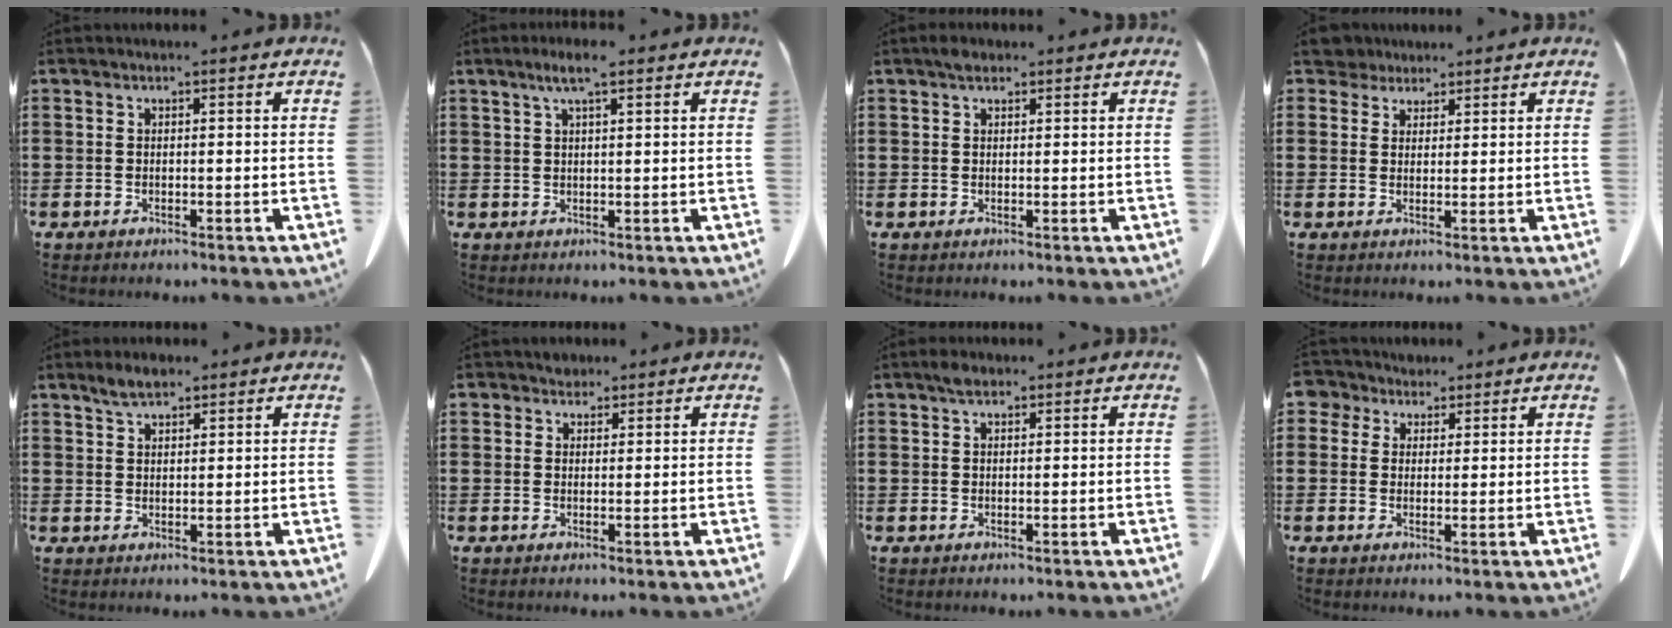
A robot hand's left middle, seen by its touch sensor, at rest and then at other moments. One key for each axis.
{"total": 3.7, "fx": 2.2, "fy": 0.4, "fz": 2.9, "tx": -0.061, "ty": 0.002, "tz": 0.039}
{"total": 1.5, "fx": 1.1, "fy": 0.7, "fz": 0.8, "tx": -0.011, "ty": -0.002, "tz": 0.020}
{"total": 3.7, "fx": 3.3, "fy": 1.5, "fz": 0.9, "tx": -0.031, "ty": 0.001, "tz": 0.063}
{"total": 3.0, "fx": 2.4, "fy": 0.9, "fz": 1.5, "tx": -0.028, "ty": -0.001, "tz": 0.045}
{"total": 2.0, "fx": 1.8, "fy": 1.0, "fz": 0.0, "tx": -0.007, "ty": 0.003, "tz": 0.037}
{"total": 1.8, "fx": 1.3, "fy": 0.7, "fz": 1.1, "tx": -0.017, "ty": -0.001, "tz": 0.022}
{"total": 3.8, "fx": 2.5, "fy": 2.7, "fz": 0.6, "tx": -0.022, "ty": 0.006, "tz": 0.047}